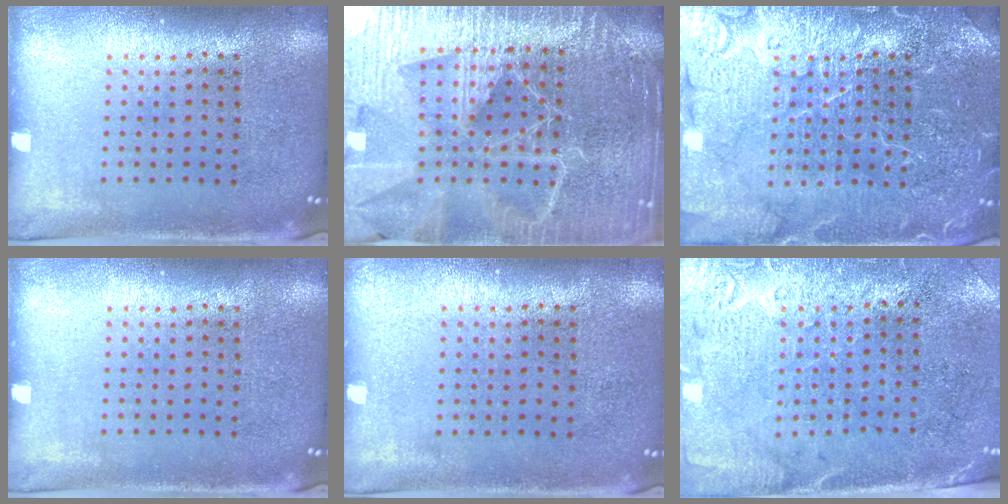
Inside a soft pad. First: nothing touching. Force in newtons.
{"total": 5.6, "press": 5.0, "slide": 2.4}
{"total": 4.9, "press": 4.9, "slide": 0.7}
{"total": 0.0}
{"total": 0.0}
{"total": 2.7, "press": 2.4, "slide": 1.3}